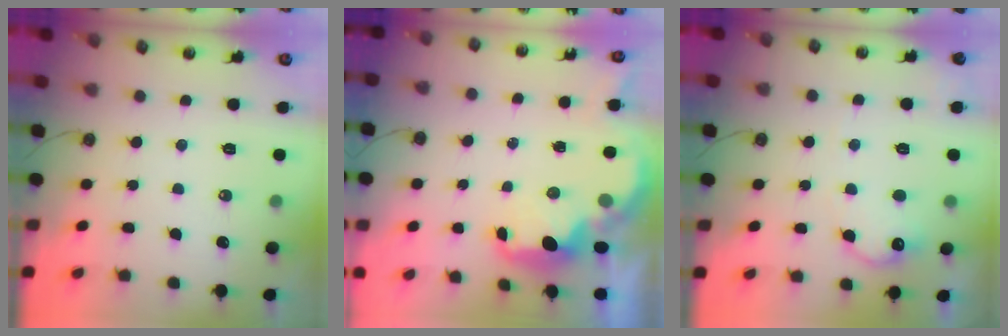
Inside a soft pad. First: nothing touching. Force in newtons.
{"total": 2.9, "press": 2.8, "slide": 0.4}
{"total": 10.3, "press": 10.3, "slide": 0.3}